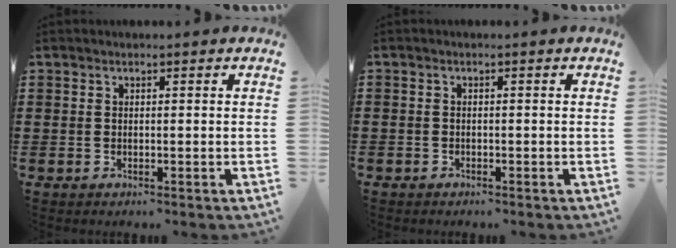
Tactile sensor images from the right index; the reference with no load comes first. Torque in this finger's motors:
{"motor_torque": [-2.14, 0.00, -1.05, -0.21]}